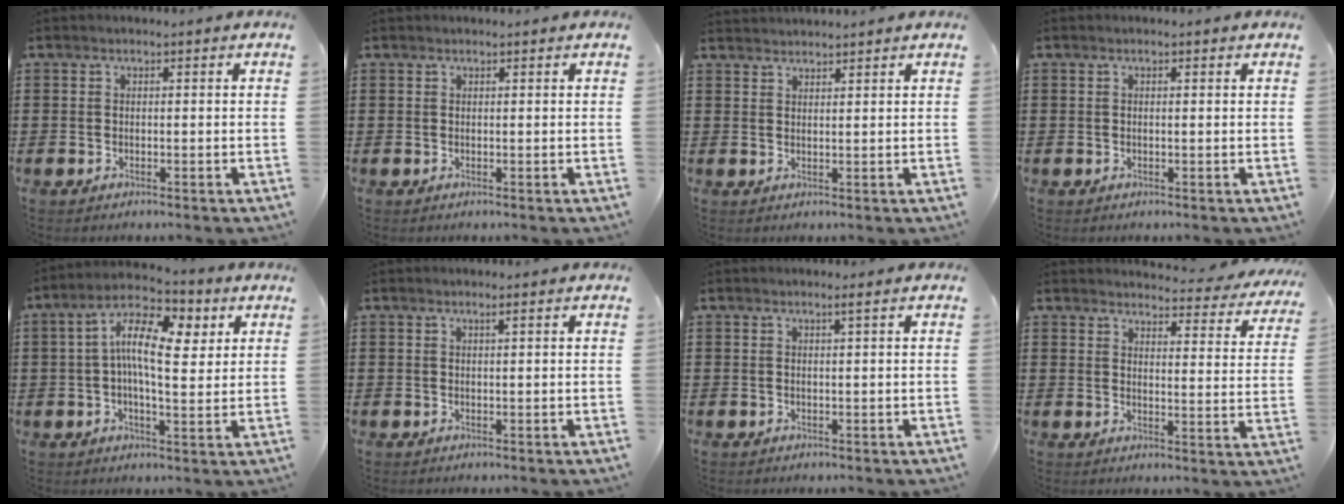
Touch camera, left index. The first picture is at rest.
{"total": 0.0}
{"total": 1.8, "force": [1.8, -0.1, -0.1], "torque": [-0.002, 0.001, 0.035]}
{"total": 0.6, "force": [0.2, 0.1, 0.5], "torque": [-0.011, 0.000, 0.005]}
{"total": 11.8, "force": [3.7, 4.9, 10.1], "torque": [-0.182, 0.000, 0.062]}
{"total": 0.6, "force": [0.3, 0.0, 0.5], "torque": [-0.010, -0.003, 0.006]}
{"total": 0.9, "force": [0.3, -0.2, 0.8], "torque": [-0.014, -0.003, 0.005]}
{"total": 3.7, "force": [3.6, 0.3, 0.9], "torque": [-0.019, -0.030, 0.057]}